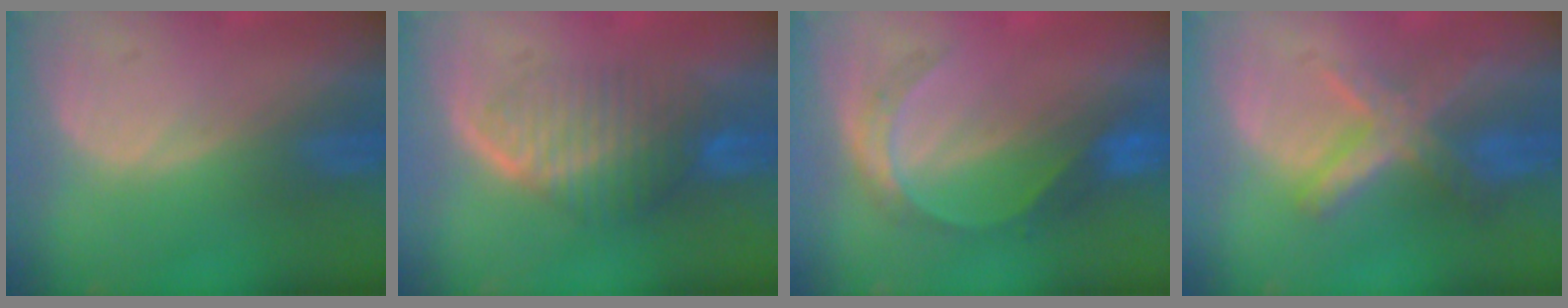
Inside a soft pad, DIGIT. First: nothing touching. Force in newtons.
{"total": 6.6, "press": 6.4, "slide": 1.8}
{"total": 5.3, "press": 5.0, "slide": 1.6}
{"total": 7.1, "press": 6.2, "slide": 3.6}